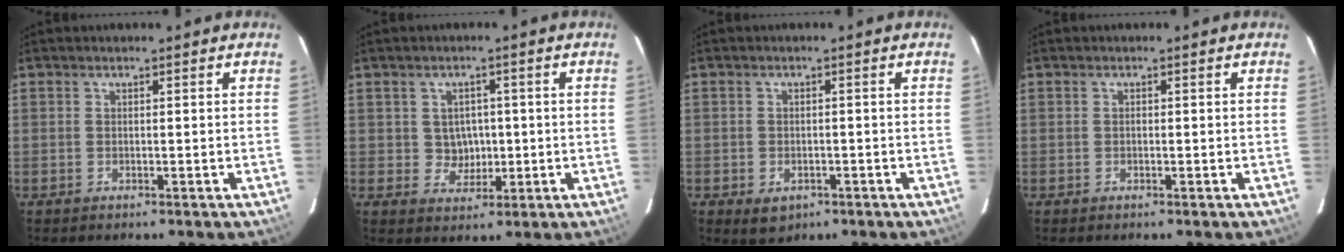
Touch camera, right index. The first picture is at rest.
{"total": 4.3, "force": [0.1, 4.1, 1.1], "torque": [-0.021, 0.010, 0.011]}
{"total": 4.2, "force": [-1.9, 3.0, 2.2], "torque": [-0.043, -0.007, -0.019]}
{"total": 0.0}